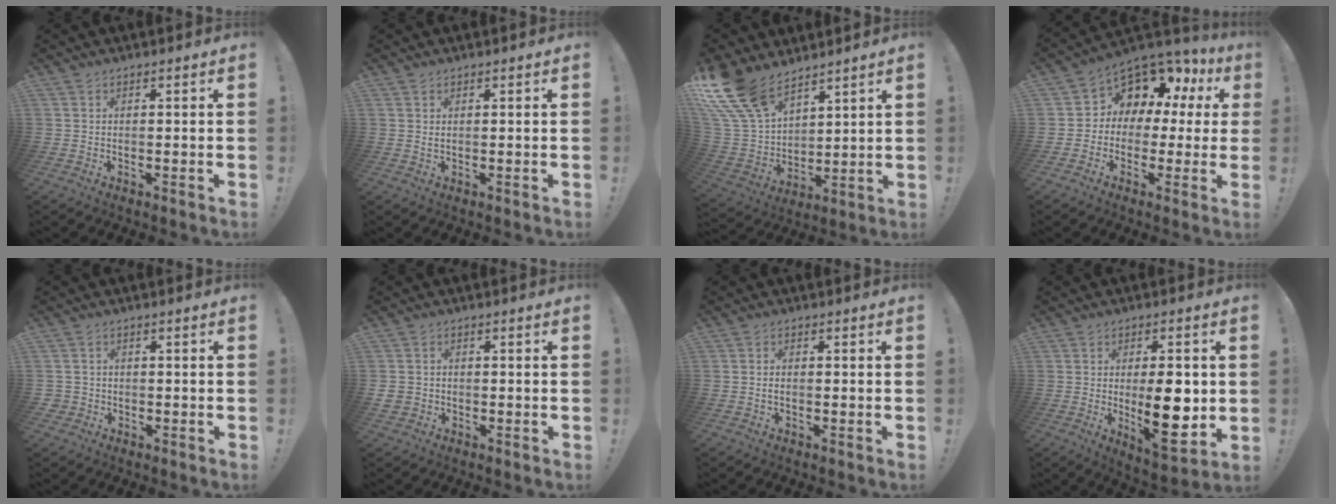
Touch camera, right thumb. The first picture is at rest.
{"total": 0.8, "force": [0.5, 0.3, 0.6], "torque": [-0.006, -0.001, 0.008]}
{"total": 18.1, "force": [12.8, 9.3, 8.9], "torque": [-0.195, -0.082, 0.243]}
{"total": 8.3, "force": [4.1, 6.1, 3.8], "torque": [-0.064, -0.044, 0.079]}
{"total": 2.2, "force": [-0.4, 2.0, 0.6], "torque": [-0.008, 0.002, -0.006]}
{"total": 2.9, "force": [-0.8, 2.5, 1.2], "torque": [-0.032, 0.004, -0.014]}
{"total": 1.3, "force": [-0.5, 0.6, 1.1], "torque": [-0.025, 0.005, -0.007]}
{"total": 14.6, "force": [-0.7, 5.6, 13.5], "torque": [-0.197, -0.019, -0.013]}